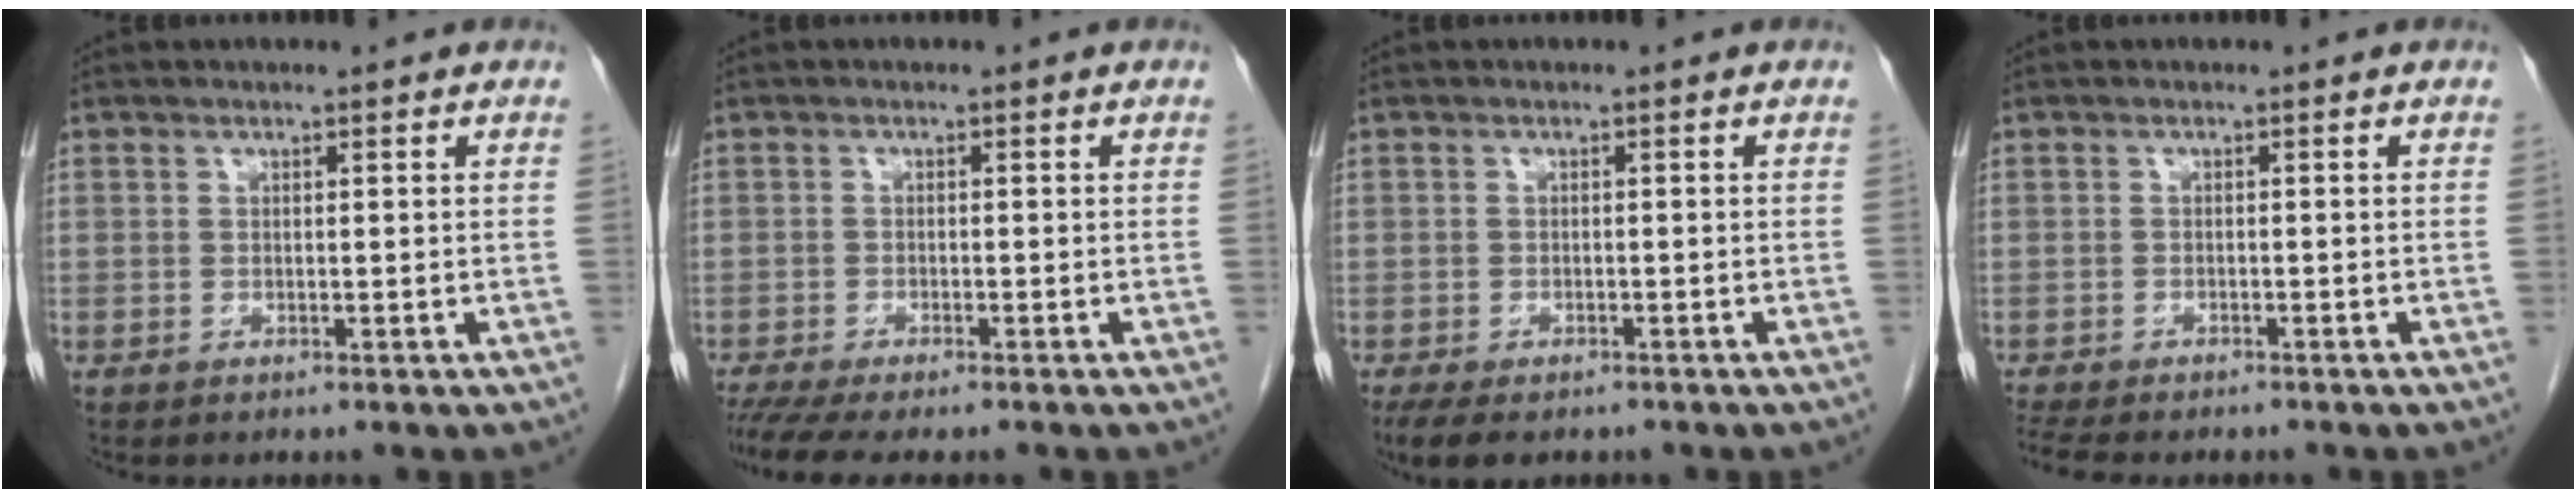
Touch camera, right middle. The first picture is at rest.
{"total": 6.9, "force": [-5.7, 1.0, 3.7], "torque": [-0.055, -0.014, -0.091]}
{"total": 6.1, "force": [-4.6, 2.6, 3.0], "torque": [-0.050, -0.012, -0.067]}
{"total": 7.4, "force": [-6.3, 1.9, 3.3], "torque": [-0.054, -0.007, -0.092]}